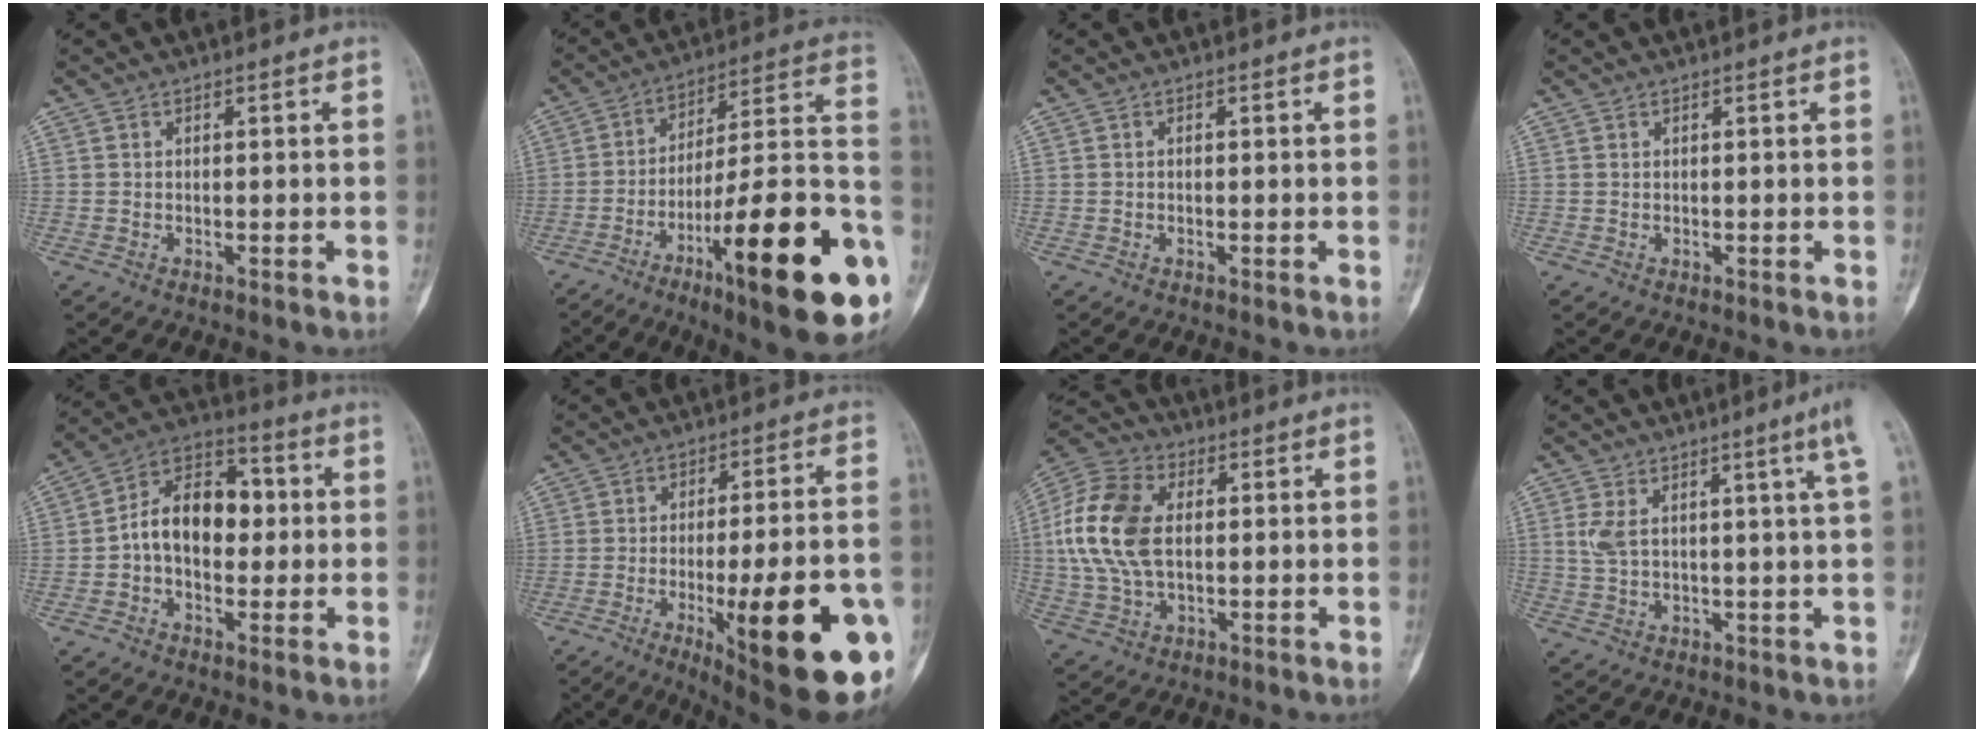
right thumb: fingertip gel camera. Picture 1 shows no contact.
{"total": 27.9, "force": [-10.2, 5.9, 25.2], "torque": [-0.311, 0.040, -0.150]}
{"total": 0.0}
{"total": 0.0}
{"total": 13.4, "force": [0.0, 9.0, 9.9], "torque": [-0.134, 0.036, -0.010]}
{"total": 25.3, "force": [-8.4, 6.4, 22.9], "torque": [-0.263, 0.004, -0.101]}
{"total": 15.4, "force": [1.7, 9.7, 11.8], "torque": [-0.243, 0.014, 0.030]}
{"total": 8.5, "force": [3.7, 0.3, 7.6], "torque": [-0.132, -0.014, 0.064]}